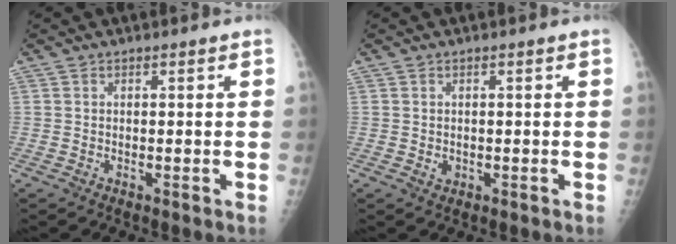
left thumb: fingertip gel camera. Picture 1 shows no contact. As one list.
[{"total": 1.2, "force": [-0.1, 1.0, 0.6], "torque": [-0.007, 0.000, 0.003]}]